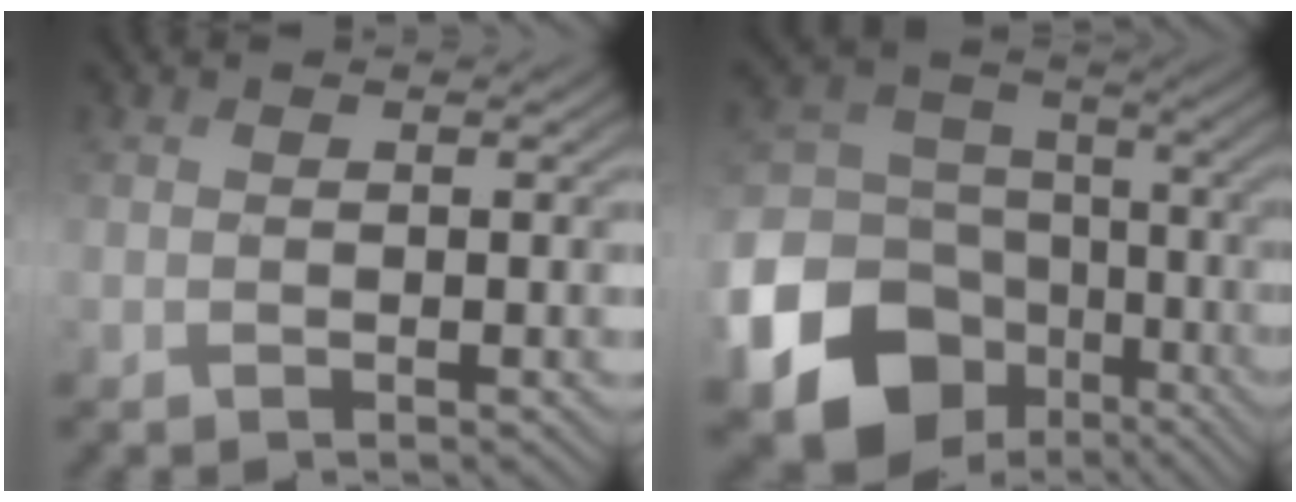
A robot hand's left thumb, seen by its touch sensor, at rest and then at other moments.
{"total": 19.5, "force": [-9.2, 15.4, 7.7], "torque": [-0.217, -0.060, -0.158]}